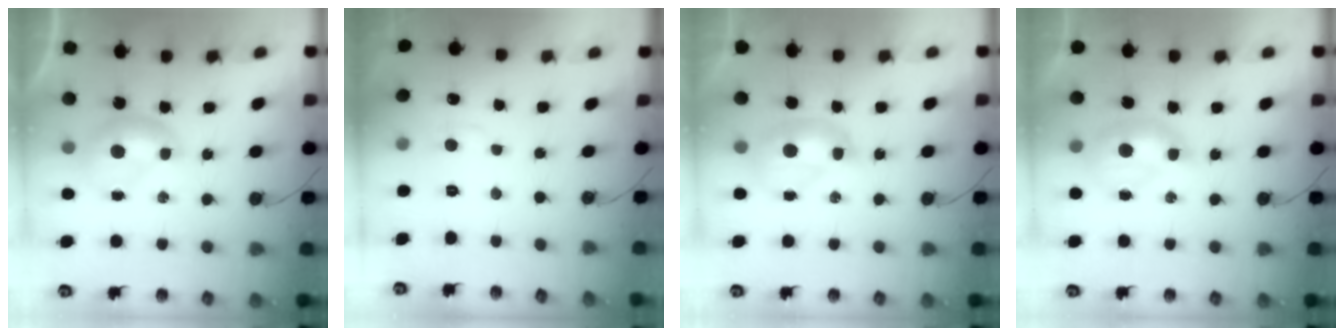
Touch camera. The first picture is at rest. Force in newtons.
{"total": 1.5, "press": 1.3, "slide": 0.8}
{"total": 2.0, "press": 2.0, "slide": 0.0}
{"total": 1.7, "press": 1.6, "slide": 0.7}